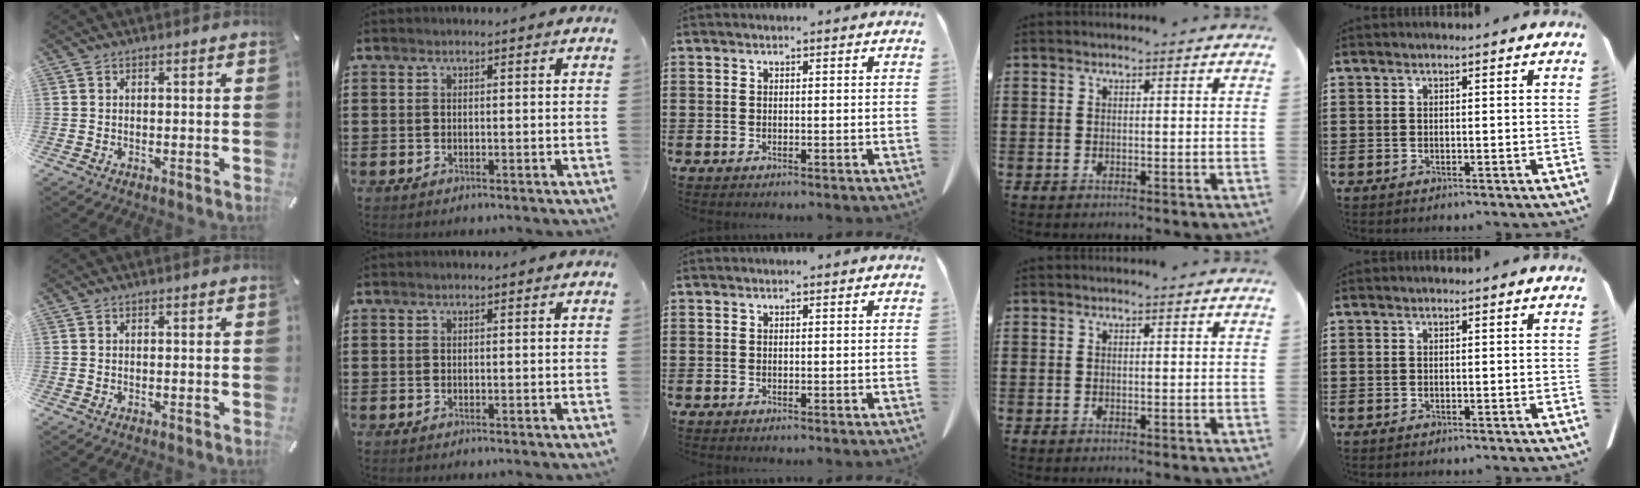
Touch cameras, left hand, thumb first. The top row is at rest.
{}